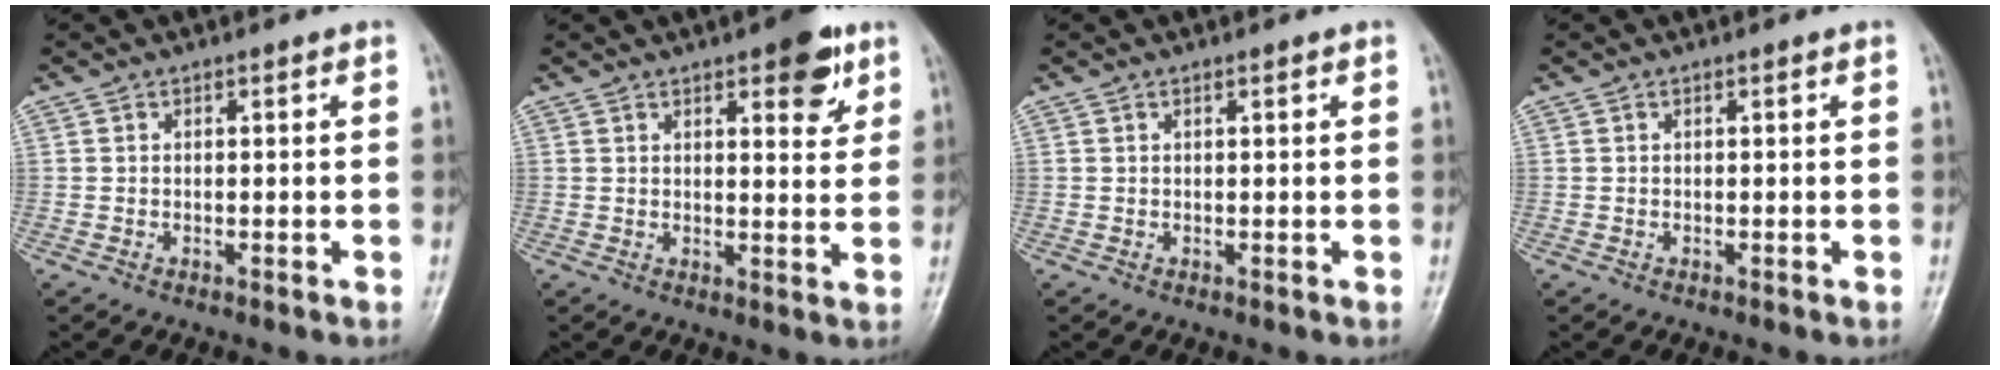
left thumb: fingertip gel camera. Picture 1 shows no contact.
{"total": 7.4, "force": [4.1, 2.8, 5.5], "torque": [-0.050, -0.018, 0.048]}
{"total": 0.6, "force": [0.4, 0.1, 0.4], "torque": [-0.006, 0.000, 0.005]}
{"total": 0.0}